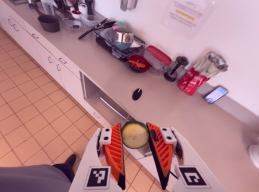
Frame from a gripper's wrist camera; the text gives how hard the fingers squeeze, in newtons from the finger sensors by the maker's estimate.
{"total": 8.0, "left": 7.3, "right": 8.8}